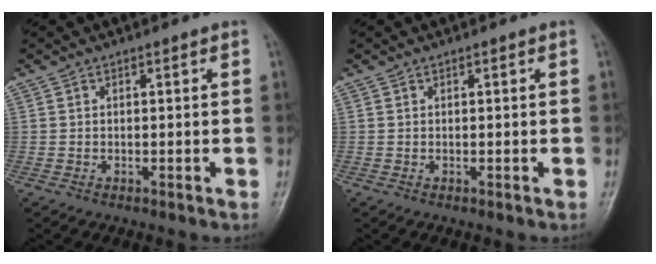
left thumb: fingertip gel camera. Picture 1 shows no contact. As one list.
[{"total": 0.0}]